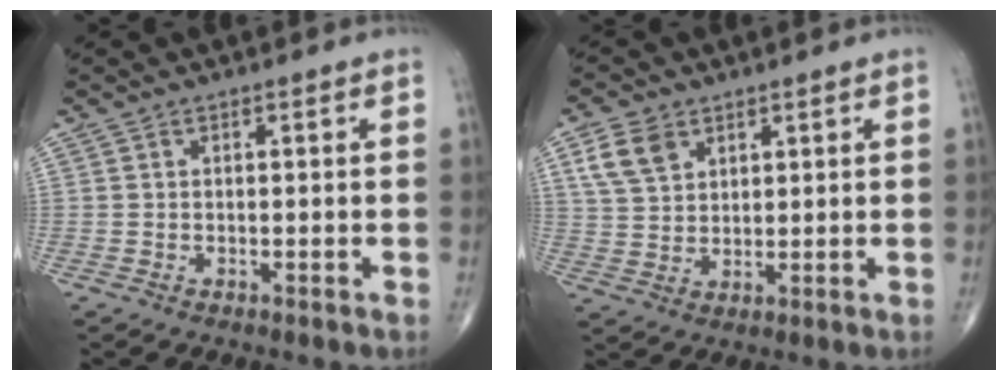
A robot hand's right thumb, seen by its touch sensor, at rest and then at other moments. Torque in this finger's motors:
{"motor_torque": [-0.34, 0.42, 0.29, 0.30, 0.04]}